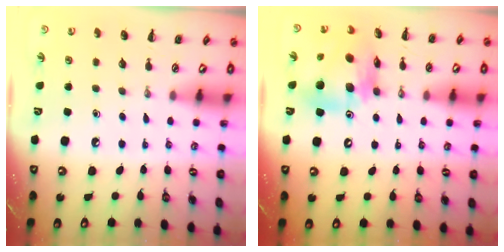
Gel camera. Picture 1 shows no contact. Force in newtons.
{"total": 14.1, "press": 13.5, "slide": 4.1}